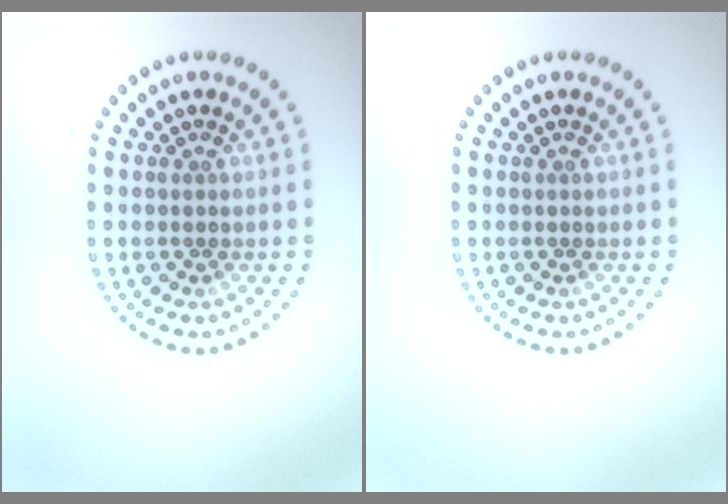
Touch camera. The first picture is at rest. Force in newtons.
{"total": 0.0}